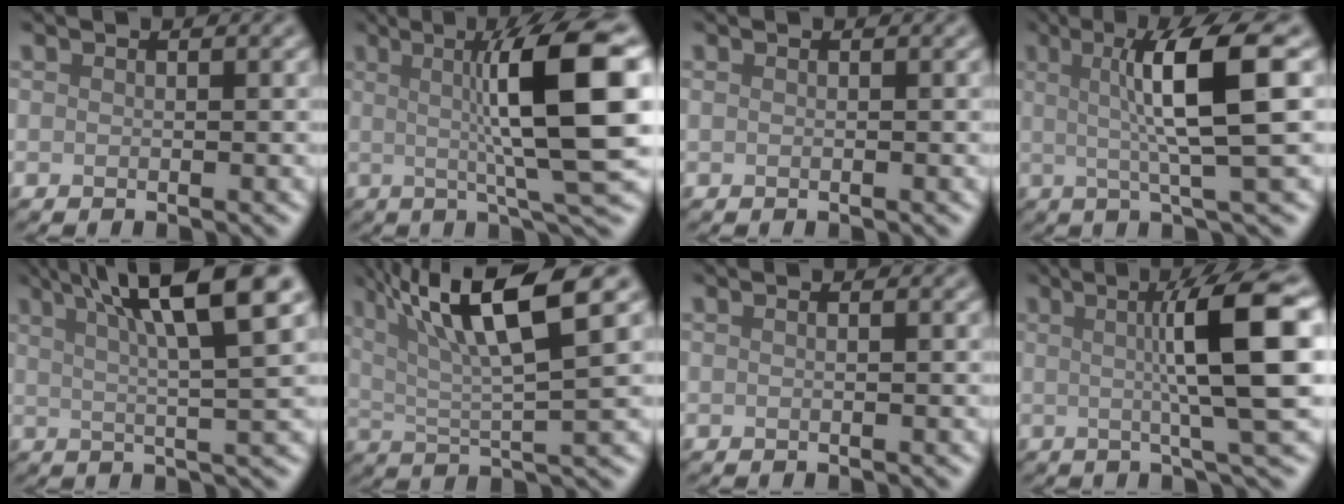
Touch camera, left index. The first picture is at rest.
{"total": 10.7, "force": [1.5, 1.5, 10.5], "torque": [-0.134, 0.006, 0.025]}
{"total": 0.0}
{"total": 7.7, "force": [1.4, 1.1, 7.5], "torque": [-0.110, 0.012, 0.022]}
{"total": 9.9, "force": [4.7, 1.6, 8.5], "torque": [-0.101, 0.026, 0.068]}
{"total": 9.9, "force": [4.9, 2.0, 8.3], "torque": [-0.129, 0.014, 0.083]}
{"total": 0.6, "force": [0.1, 0.2, 0.5], "torque": [-0.006, 0.000, -0.004]}
{"total": 9.0, "force": [1.3, 1.3, 8.8], "torque": [-0.111, 0.012, 0.018]}